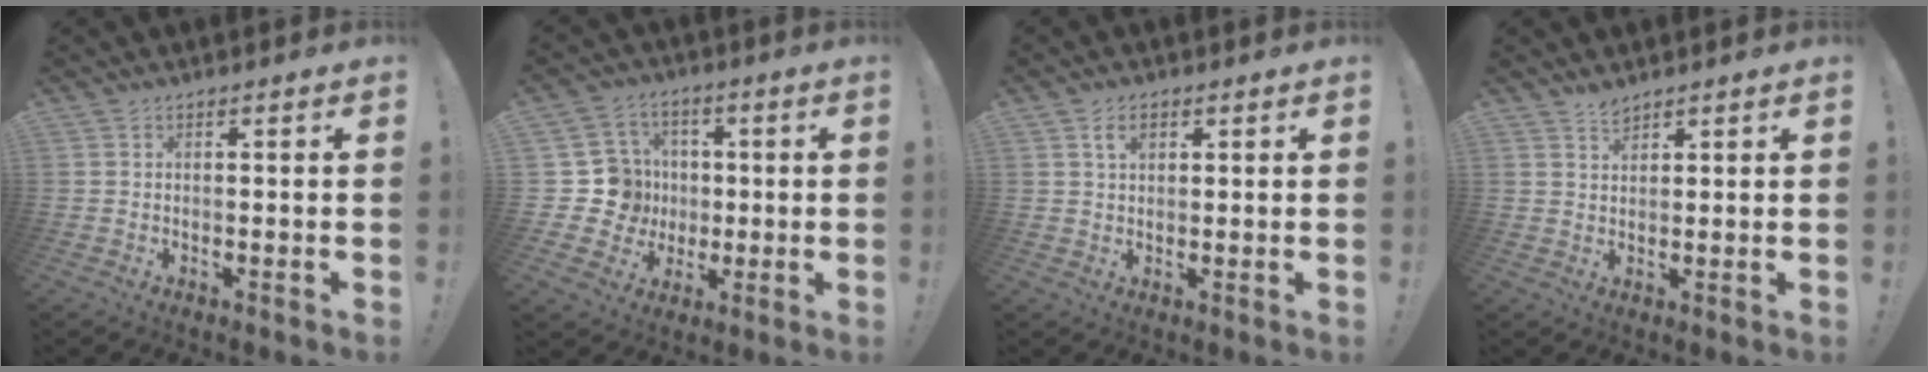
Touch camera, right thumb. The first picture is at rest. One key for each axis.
{"total": 12.1, "fx": -0.9, "fy": 11.6, "fz": 3.4, "tx": -0.035, "ty": 0.013, "tz": -0.002}
{"total": 3.6, "fx": 1.5, "fy": 2.2, "fz": 2.4, "tx": -0.043, "ty": 0.002, "tz": 0.025}
{"total": 2.5, "fx": 2.3, "fy": 0.9, "fz": 0.7, "tx": -0.005, "ty": -0.015, "tz": 0.040}